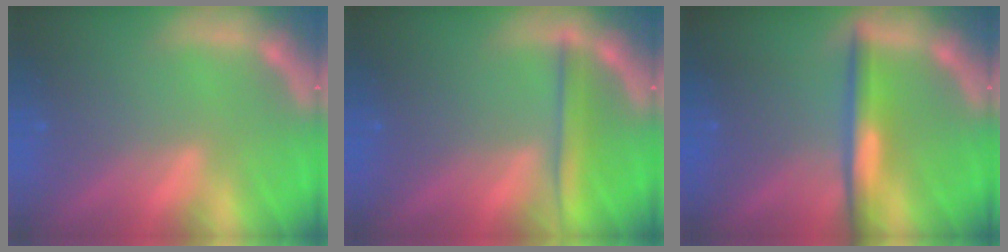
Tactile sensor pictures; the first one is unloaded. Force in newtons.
{"total": 2.9}
{"total": 4.0}